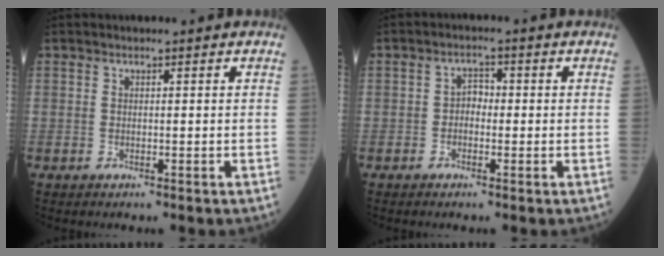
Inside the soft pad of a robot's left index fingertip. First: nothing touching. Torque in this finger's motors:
{"motor_torque": [-0.06, 0.18, -0.03, -0.01]}